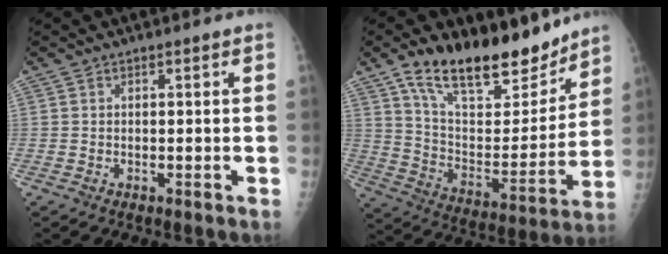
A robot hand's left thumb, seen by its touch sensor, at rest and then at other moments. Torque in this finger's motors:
{"motor_torque": [0.42, 0.72, 1.36, -1.40, 0.32]}